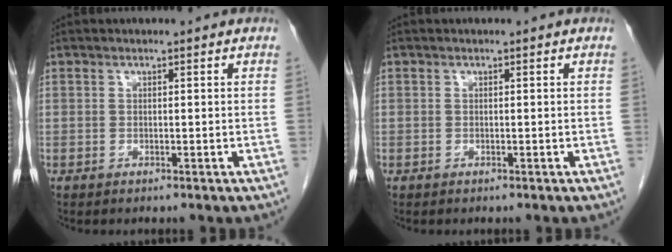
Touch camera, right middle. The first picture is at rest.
{"total": 0.0}